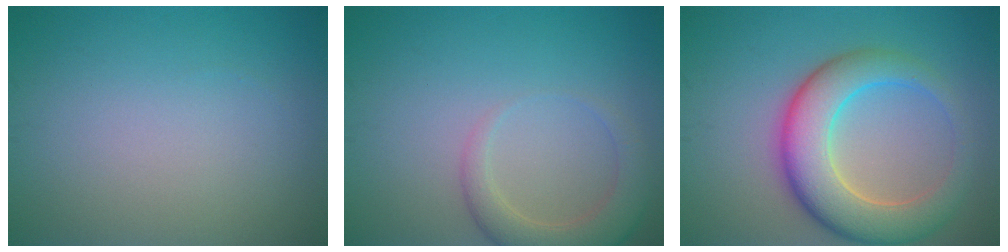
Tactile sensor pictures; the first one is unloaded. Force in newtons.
{"total": 3.7, "press": 3.7, "slide": 0.3}
{"total": 7.8, "press": 7.8, "slide": 0.3}